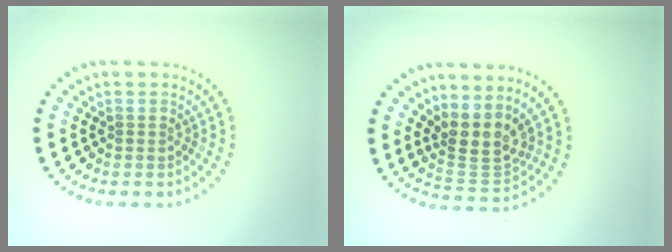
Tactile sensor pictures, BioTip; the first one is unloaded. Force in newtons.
{"total": 3.6, "press": 2.7, "slide": 2.4}